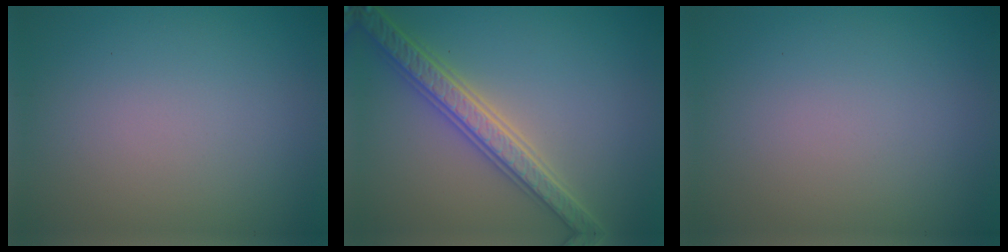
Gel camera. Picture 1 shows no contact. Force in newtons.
{"total": 5.6, "press": 5.4, "slide": 1.1}
{"total": 0.0}